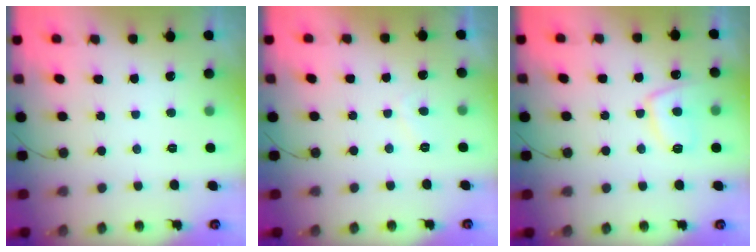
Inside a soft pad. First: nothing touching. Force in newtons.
{"total": 0.9, "press": 0.7, "slide": 0.6}
{"total": 8.1, "press": 8.0, "slide": 1.1}